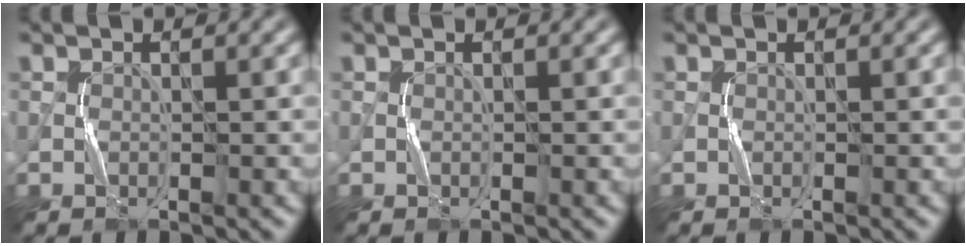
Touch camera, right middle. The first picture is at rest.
{"total": 0.0}
{"total": 0.0}